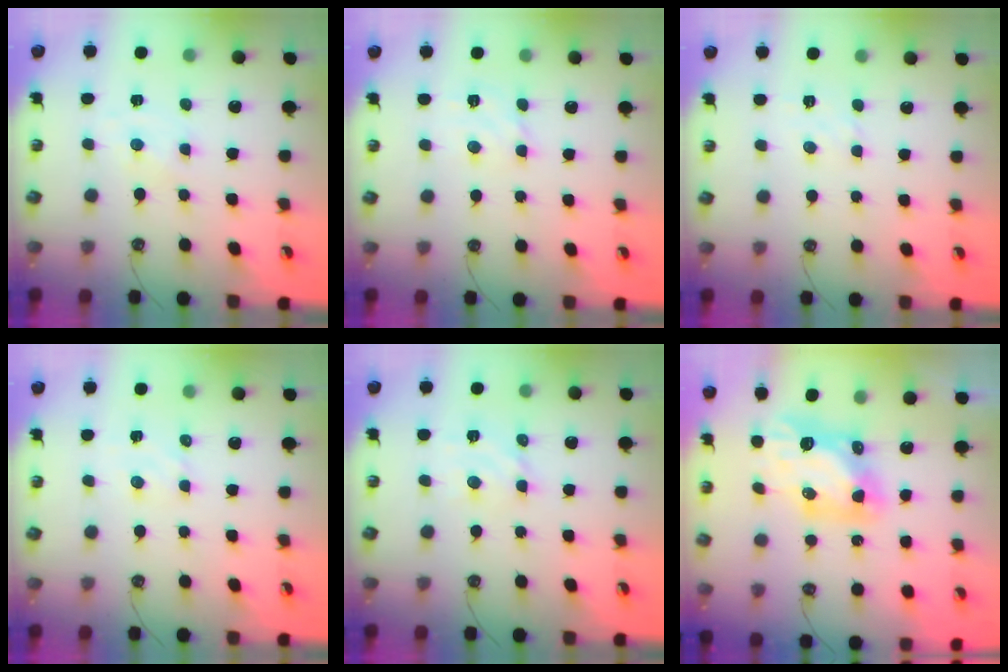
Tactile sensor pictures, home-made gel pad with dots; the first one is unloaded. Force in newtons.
{"total": 3.4, "press": 3.4, "slide": 0.3}
{"total": 2.9, "press": 2.9, "slide": 0.3}
{"total": 2.8, "press": 2.8, "slide": 0.3}
{"total": 6.0, "press": 6.0, "slide": 0.3}
{"total": 9.4, "press": 9.3, "slide": 1.5}